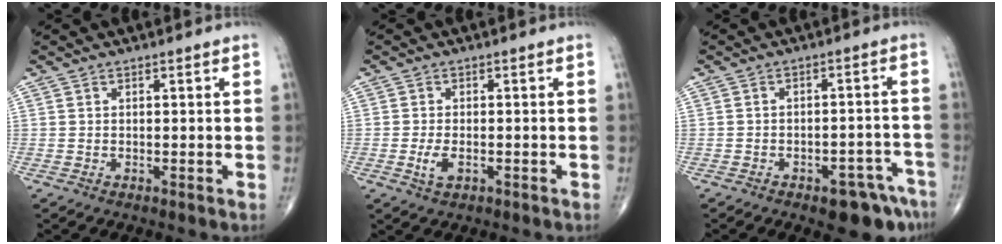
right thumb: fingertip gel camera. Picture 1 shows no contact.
{"total": 3.1, "force": [-0.9, 1.6, 2.5], "torque": [-0.053, -0.002, -0.016]}
{"total": 8.4, "force": [-5.4, 3.6, 5.2], "torque": [-0.045, 0.043, -0.065]}